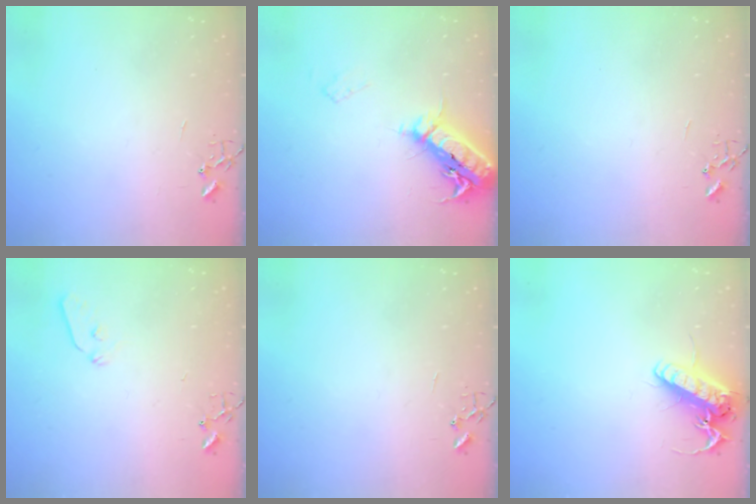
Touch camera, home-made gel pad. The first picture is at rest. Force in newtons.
{"total": 17.6, "press": 17.3, "slide": 3.5}
{"total": 0.0}
{"total": 5.0, "press": 5.0, "slide": 0.6}
{"total": 0.0}
{"total": 13.8, "press": 13.6, "slide": 2.4}